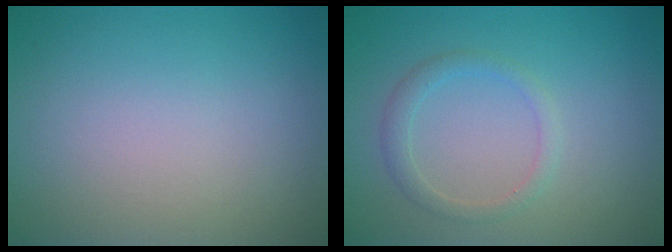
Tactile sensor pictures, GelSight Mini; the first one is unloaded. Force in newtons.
{"total": 1.7, "press": 1.7, "slide": 0.1}